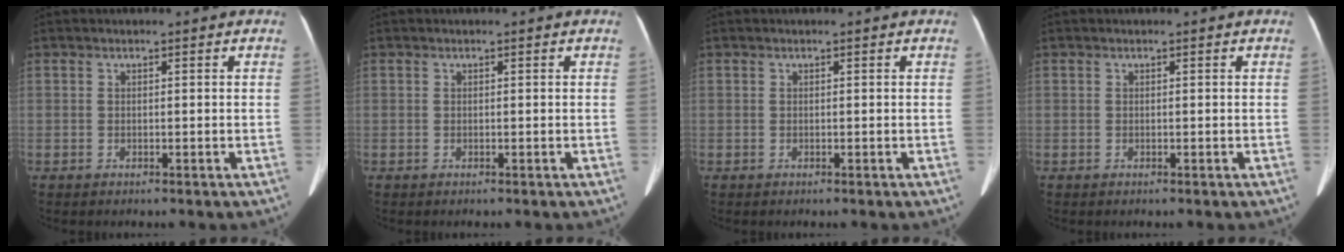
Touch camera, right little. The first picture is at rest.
{"total": 0.0}
{"total": 0.0}
{"total": 0.0}